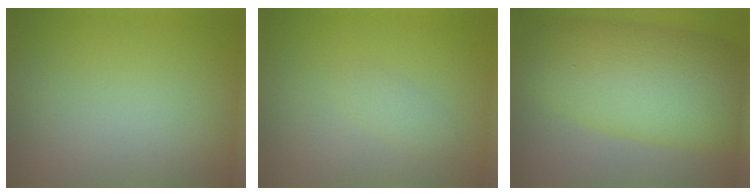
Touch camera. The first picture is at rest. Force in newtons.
{"total": 1.0, "press": 1.0, "slide": 0.0}
{"total": 10.1, "press": 10.1, "slide": 0.2}